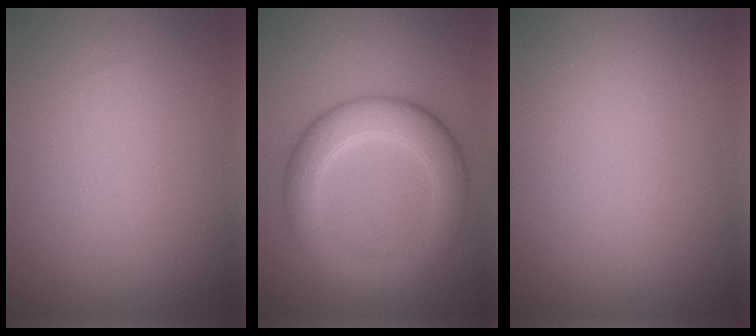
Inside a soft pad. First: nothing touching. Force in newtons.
{"total": 5.7, "press": 5.7, "slide": 0.1}
{"total": 0.0}